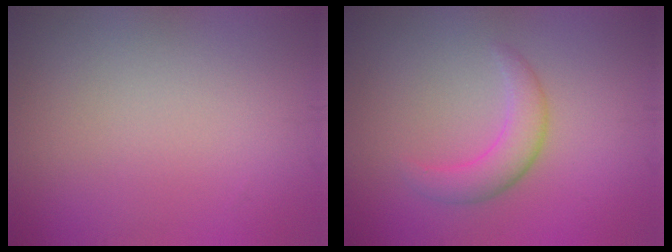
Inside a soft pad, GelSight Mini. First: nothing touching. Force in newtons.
{"total": 2.9, "press": 2.9, "slide": 0.2}